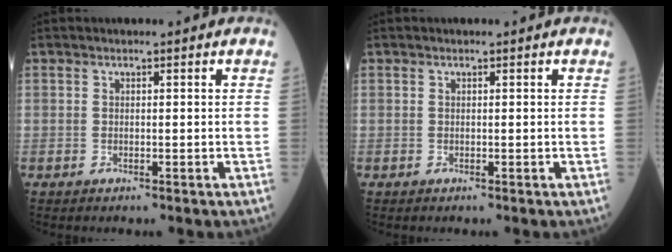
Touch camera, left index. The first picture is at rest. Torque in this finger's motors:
{"motor_torque": [0.00, 0.00, 0.01, 0.00]}